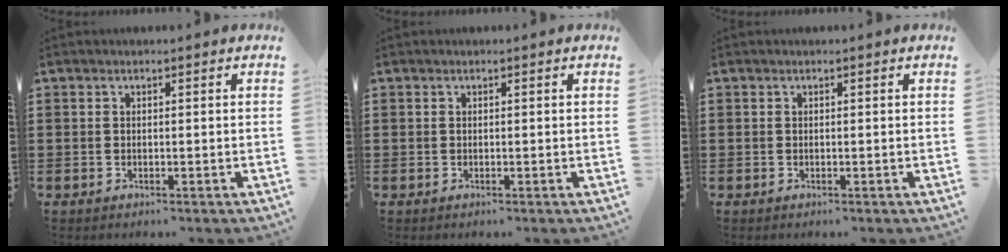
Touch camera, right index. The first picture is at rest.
{"total": 0.0}
{"total": 0.0}